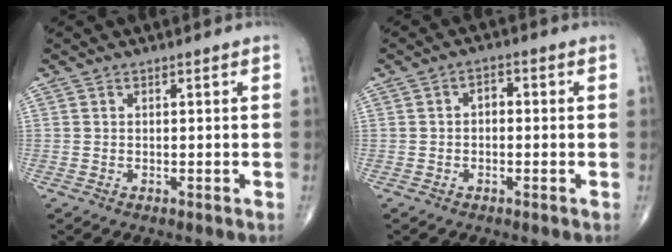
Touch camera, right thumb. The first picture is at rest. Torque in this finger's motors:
{"motor_torque": [0.06, -0.19, -0.25, -0.19, 0.06]}